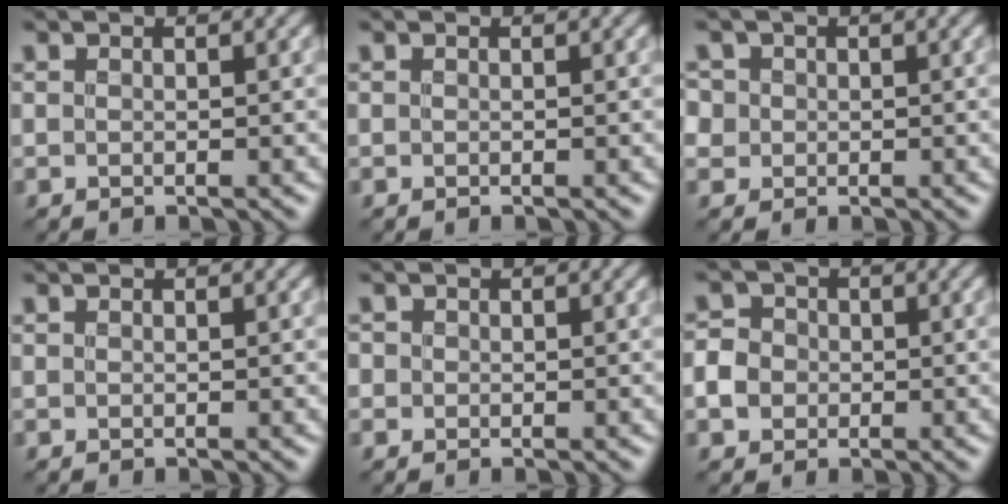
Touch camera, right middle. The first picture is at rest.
{"total": 0.0}
{"total": 3.4, "force": [1.1, 2.9, 1.3], "torque": [-0.027, 0.020, 0.008]}
{"total": 0.0}
{"total": 0.8, "force": [0.0, 0.8, 0.1], "torque": [0.005, -0.002, -0.004]}
{"total": 3.1, "force": [-0.5, 2.8, 1.2], "torque": [-0.014, 0.005, -0.016]}